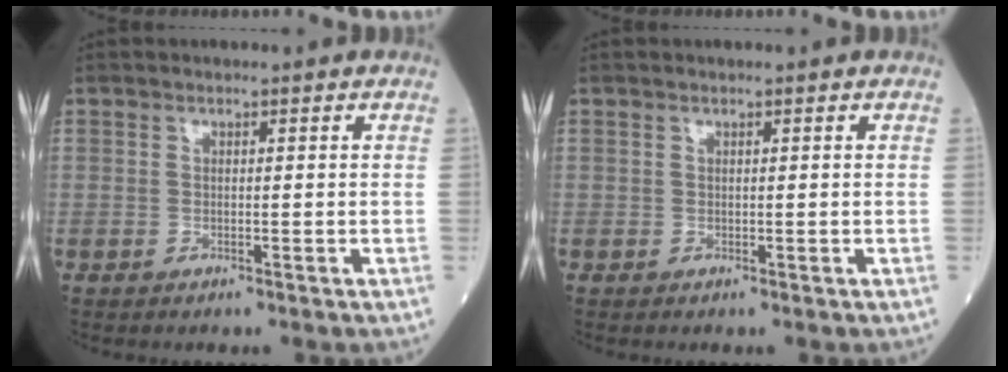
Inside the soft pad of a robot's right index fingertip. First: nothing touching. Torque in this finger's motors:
{"motor_torque": [0.03, -0.02, 0.00, 0.00]}